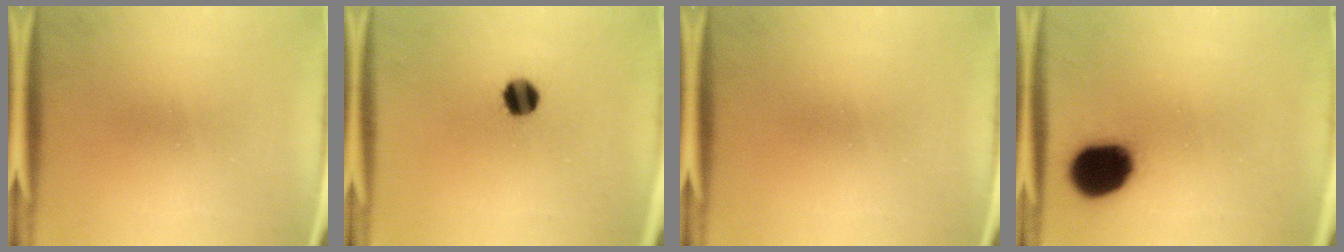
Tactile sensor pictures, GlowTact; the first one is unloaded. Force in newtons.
{"total": 6.0}
{"total": 0.0}
{"total": 13.8}